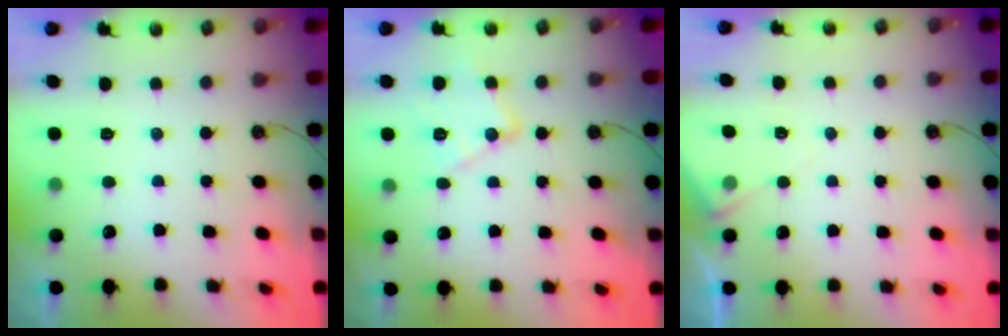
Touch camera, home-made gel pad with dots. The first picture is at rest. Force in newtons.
{"total": 13.3, "press": 13.3, "slide": 0.6}
{"total": 5.0, "press": 4.9, "slide": 0.7}